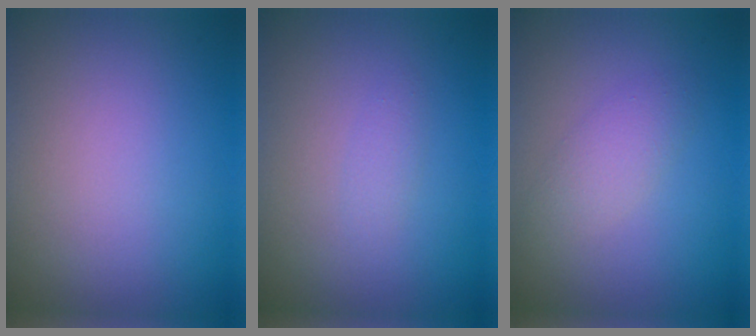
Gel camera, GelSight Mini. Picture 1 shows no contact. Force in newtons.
{"total": 0.8, "press": 0.8, "slide": 0.1}
{"total": 2.0, "press": 2.0, "slide": 0.0}